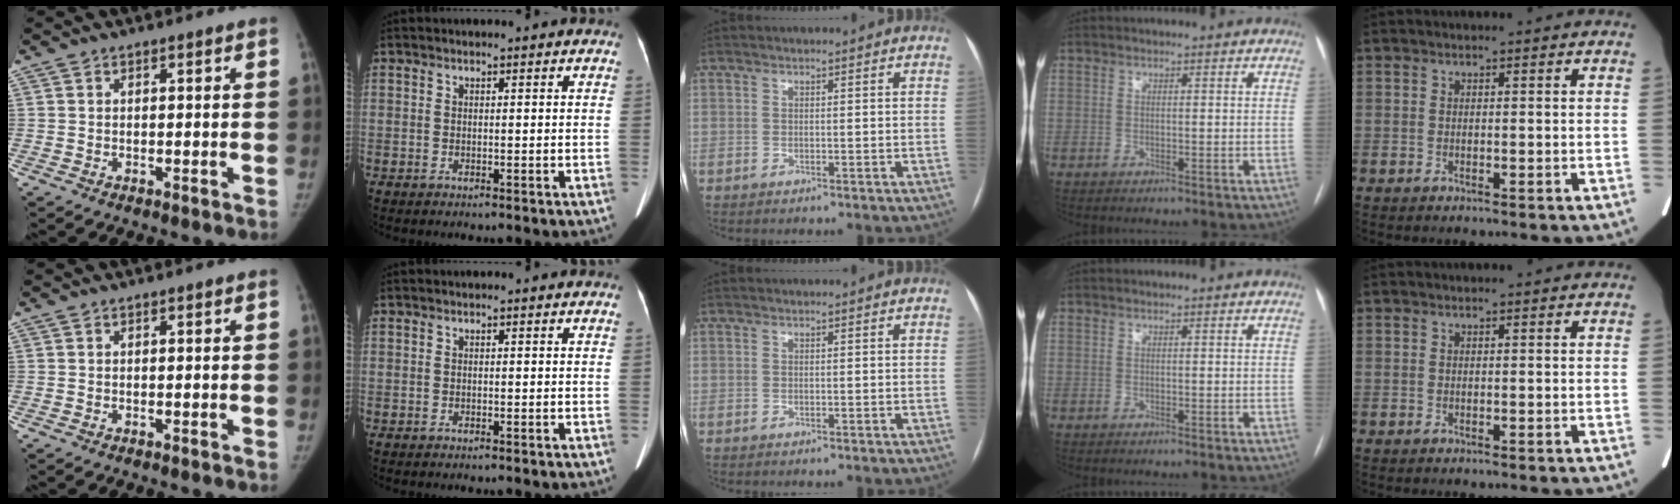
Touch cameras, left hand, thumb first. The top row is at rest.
{}